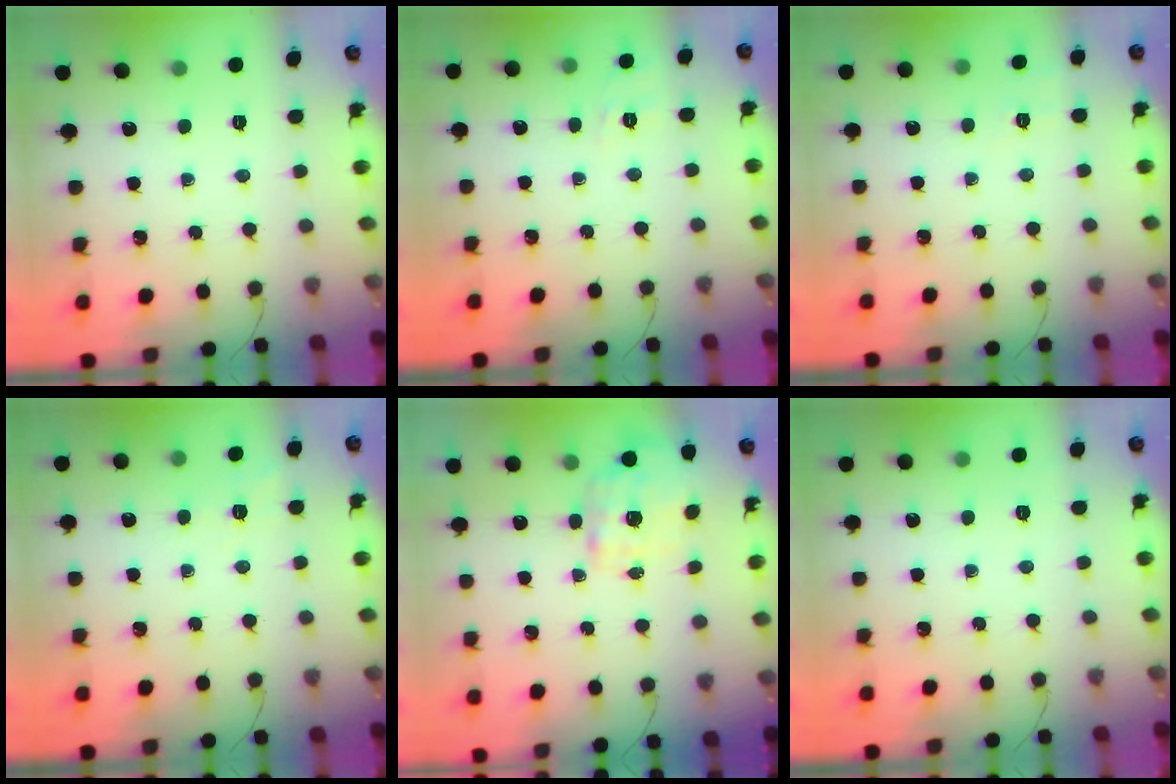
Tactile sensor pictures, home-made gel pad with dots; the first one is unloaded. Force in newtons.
{"total": 2.0, "press": 0.2, "slide": 1.9}
{"total": 6.5, "press": 6.3, "slide": 1.7}
{"total": 1.9, "press": 1.0, "slide": 1.6}
{"total": 2.4, "press": 2.1, "slide": 1.2}
{"total": 2.0, "press": 1.3, "slide": 1.5}